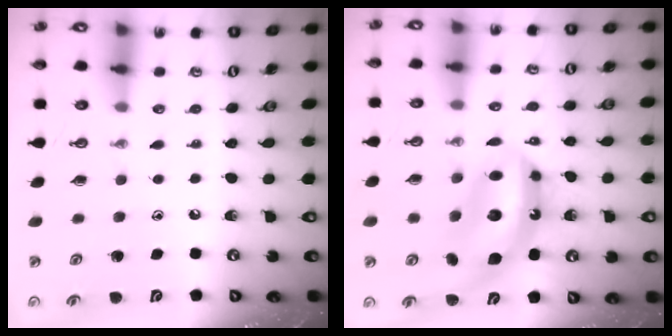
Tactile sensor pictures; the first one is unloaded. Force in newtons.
{"total": 13.2, "press": 13.1, "slide": 1.6}